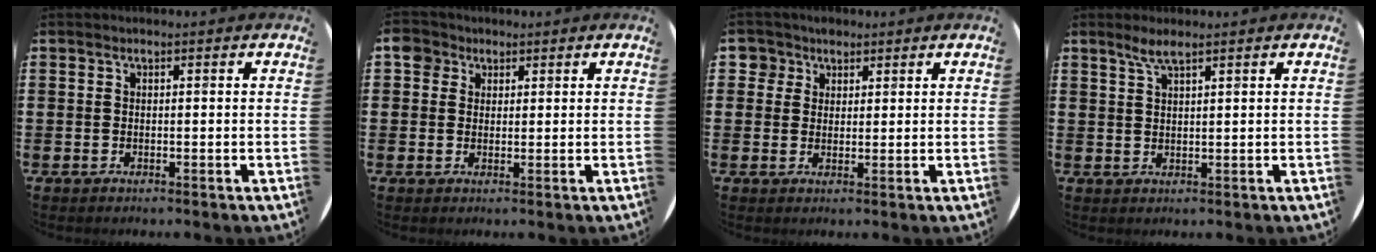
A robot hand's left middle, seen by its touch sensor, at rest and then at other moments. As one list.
[{"total": 2.8, "force": [1.7, 2.1, 0.6], "torque": [-0.004, 0.003, 0.029]}, {"total": 3.1, "force": [2.1, 2.3, 0.2], "torque": [0.001, 0.003, 0.036]}, {"total": 2.8, "force": [2.1, 0.3, 1.8], "torque": [-0.040, 0.004, 0.037]}]